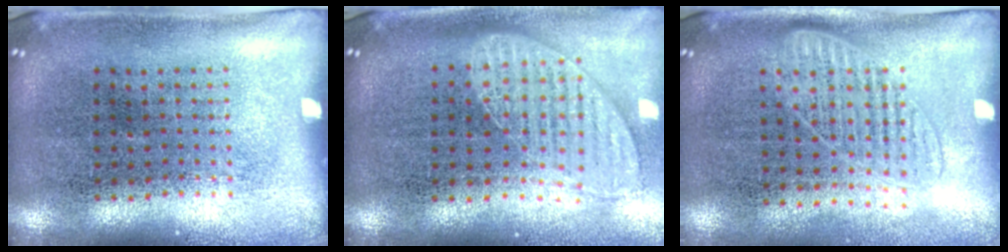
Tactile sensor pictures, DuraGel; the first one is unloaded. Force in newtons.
{"total": 1.2, "press": 1.2, "slide": 0.3}
{"total": 1.2, "press": 1.0, "slide": 0.6}